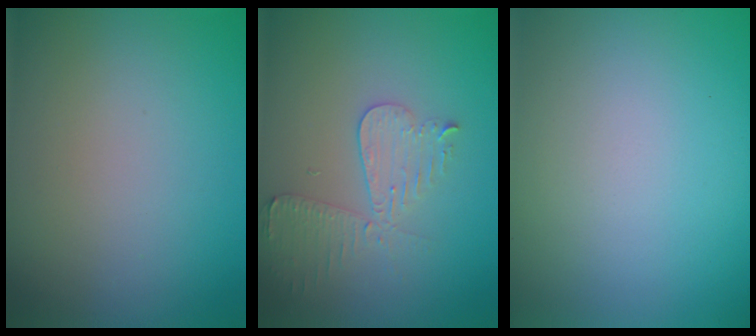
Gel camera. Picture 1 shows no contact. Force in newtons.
{"total": 3.7, "press": 3.3, "slide": 1.6}
{"total": 0.0}